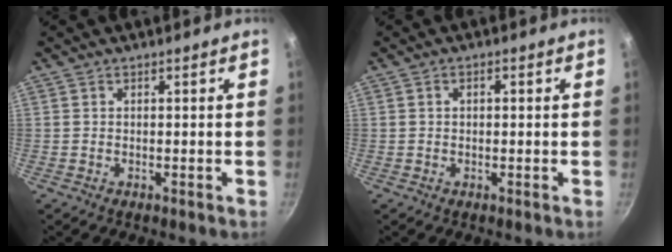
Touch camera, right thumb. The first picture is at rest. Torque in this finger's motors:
{"motor_torque": [-0.16, -0.24, -0.28, 0.27, -0.02]}